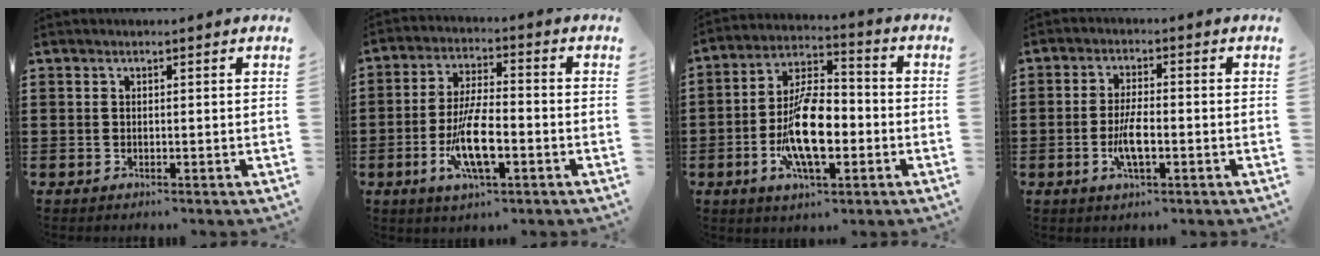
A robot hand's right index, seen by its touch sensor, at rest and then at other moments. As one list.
[{"total": 9.9, "force": [-3.0, 3.2, 8.9], "torque": [-0.182, -0.013, -0.055]}, {"total": 12.6, "force": [-3.3, 5.5, 10.8], "torque": [-0.214, -0.004, -0.061]}, {"total": 5.2, "force": [-1.5, 1.5, 4.7], "torque": [-0.100, -0.004, -0.031]}]